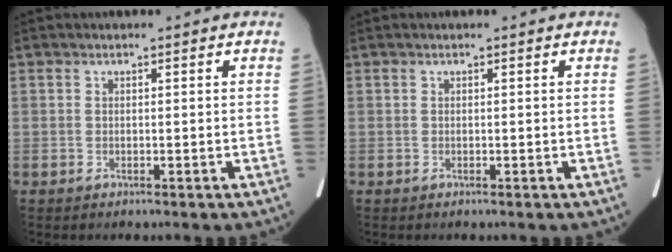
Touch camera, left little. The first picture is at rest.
{"total": 0.0}